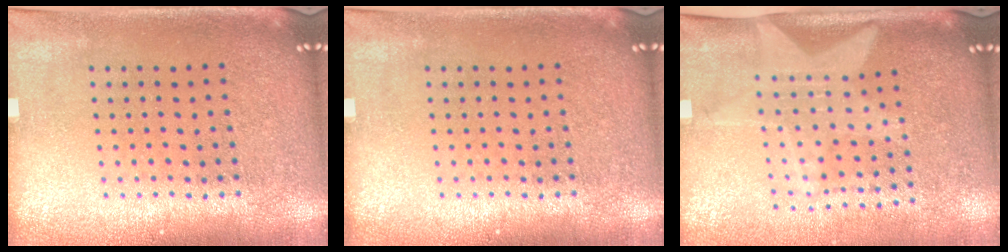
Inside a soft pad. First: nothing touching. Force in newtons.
{"total": 0.0}
{"total": 2.0, "press": 1.5, "slide": 1.3}